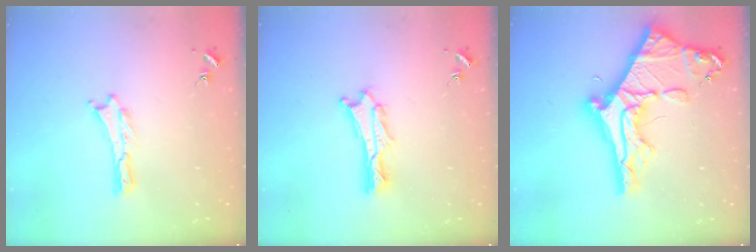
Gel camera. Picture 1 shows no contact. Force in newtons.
{"total": 1.9, "press": 1.9, "slide": 0.2}
{"total": 11.4, "press": 11.4, "slide": 1.1}